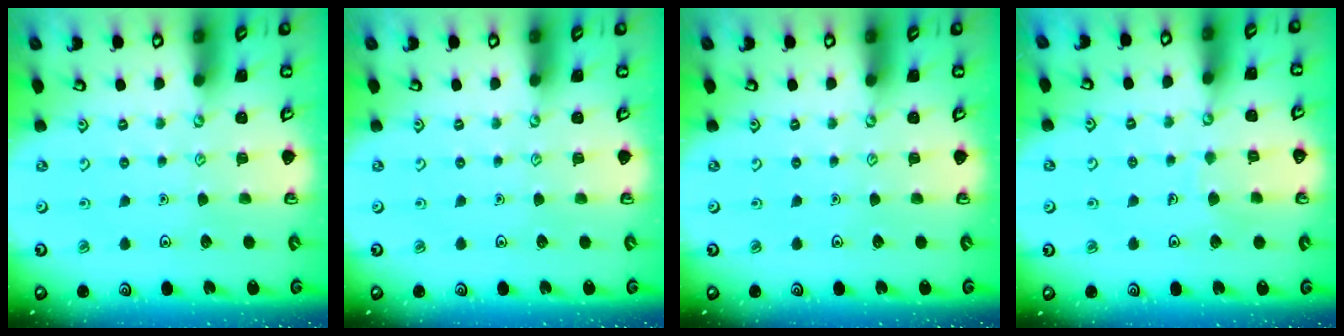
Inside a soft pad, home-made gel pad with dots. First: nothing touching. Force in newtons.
{"total": 0.0}
{"total": 0.0}
{"total": 4.4, "press": 4.4, "slide": 0.3}